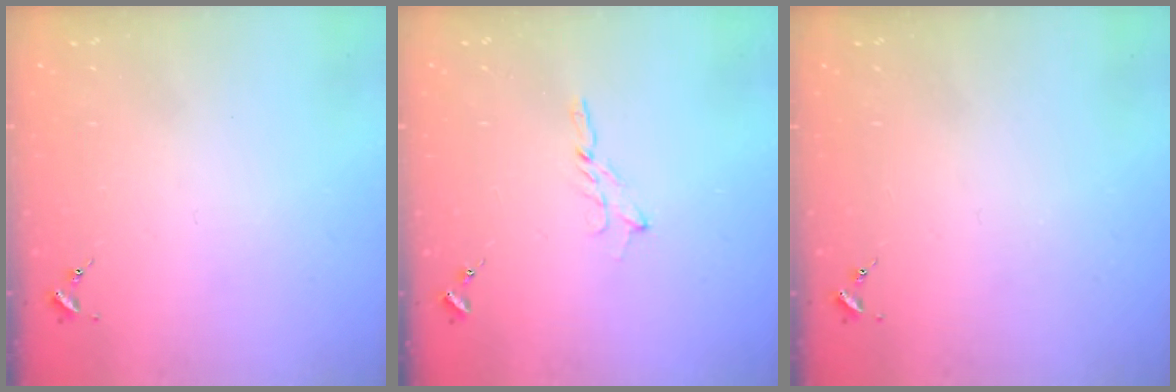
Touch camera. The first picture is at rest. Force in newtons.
{"total": 2.0, "press": 2.0, "slide": 0.2}
{"total": 0.0}